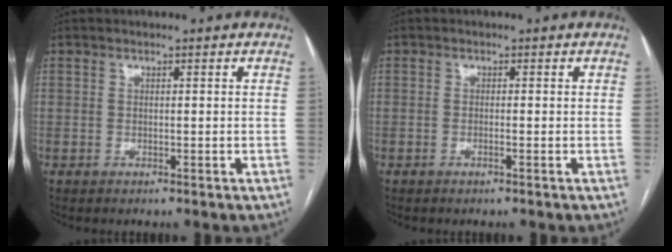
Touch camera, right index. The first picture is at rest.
{"total": 0.5, "force": [-0.3, -0.1, 0.5], "torque": [-0.009, 0.000, -0.005]}